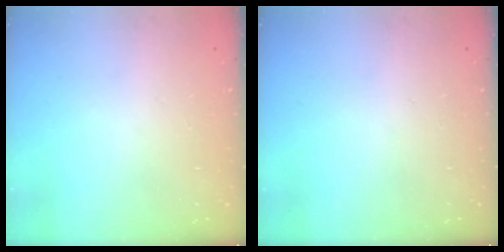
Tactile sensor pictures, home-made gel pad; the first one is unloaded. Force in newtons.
{"total": 0.0}